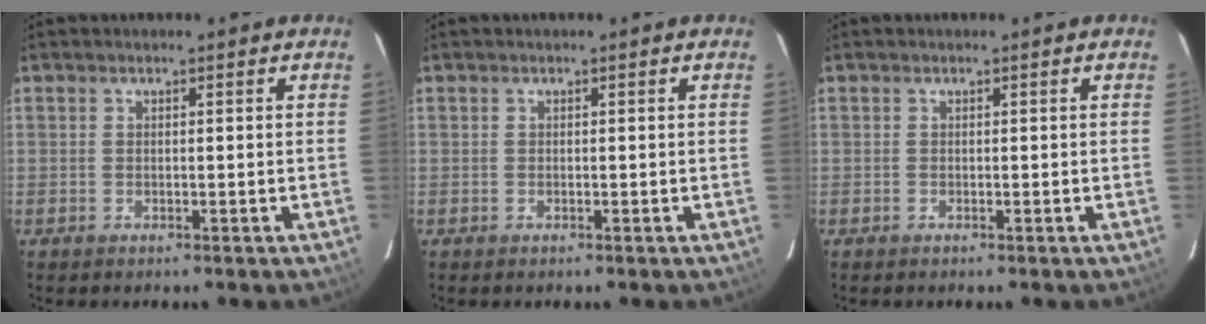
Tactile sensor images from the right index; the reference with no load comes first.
{"total": 0.0}
{"total": 0.0}